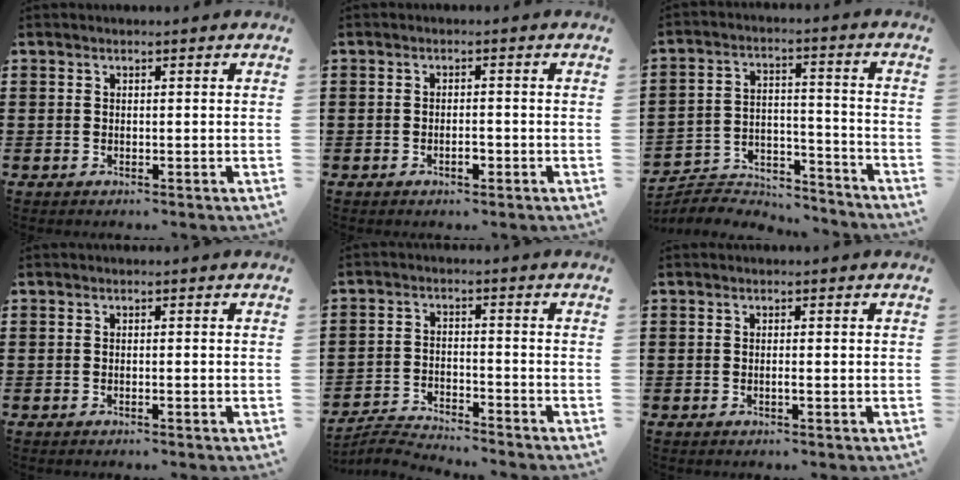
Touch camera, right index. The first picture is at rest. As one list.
[{"total": 2.1, "force": [-0.9, 0.7, 1.7], "torque": [-0.032, 0.001, -0.017]}, {"total": 5.4, "force": [-5.2, 1.4, 0.7], "torque": [-0.018, 0.011, -0.106]}, {"total": 0.5, "force": [-0.2, 0.0, 0.5], "torque": [-0.007, -0.003, -0.004]}, {"total": 3.9, "force": [-3.9, 0.1, 0.2], "torque": [-0.017, 0.000, -0.086]}, {"total": 0.9, "force": [-0.2, -0.1, 0.9], "torque": [-0.015, -0.005, -0.004]}]